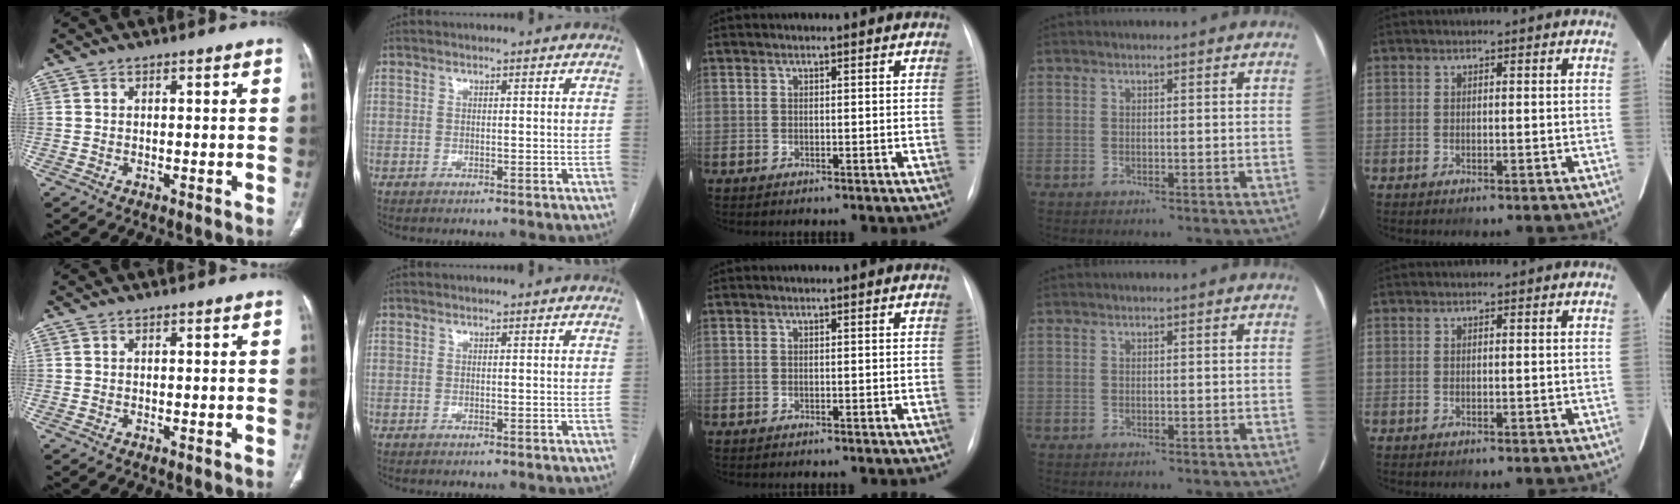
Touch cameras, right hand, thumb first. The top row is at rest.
{}